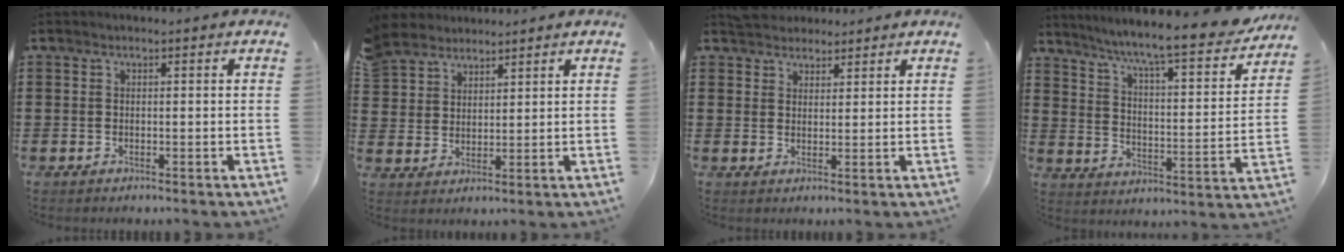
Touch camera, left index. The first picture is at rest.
{"total": 4.8, "force": [4.2, 2.4, -0.2], "torque": [-0.022, -0.009, 0.080]}
{"total": 3.2, "force": [2.9, 1.4, -0.2], "torque": [-0.007, 0.005, 0.058]}
{"total": 8.4, "force": [7.4, -0.5, 4.0], "torque": [-0.100, -0.055, 0.117]}